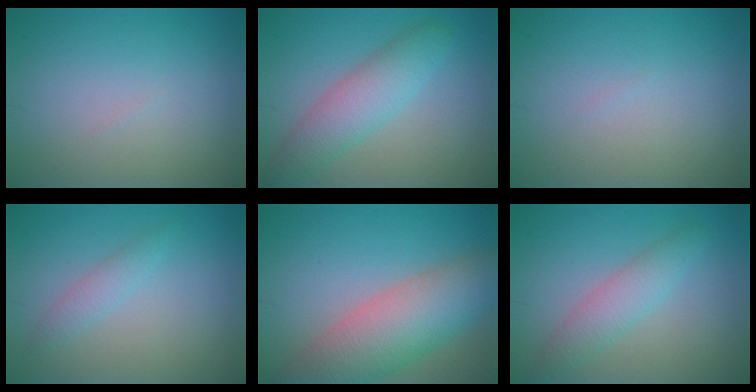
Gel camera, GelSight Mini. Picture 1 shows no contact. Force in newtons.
{"total": 4.5, "press": 4.5, "slide": 0.2}
{"total": 0.0}
{"total": 1.5, "press": 1.5, "slide": 0.1}
{"total": 8.2, "press": 8.2, "slide": 0.2}
{"total": 2.9, "press": 2.9, "slide": 0.1}